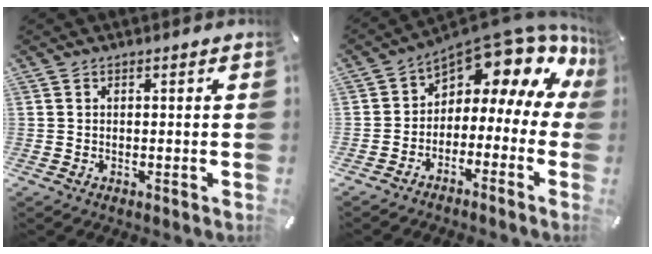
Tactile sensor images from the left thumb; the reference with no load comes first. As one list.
[{"total": 12.6, "force": [8.9, 5.6, 7.0], "torque": [-0.099, -0.084, 0.143]}]